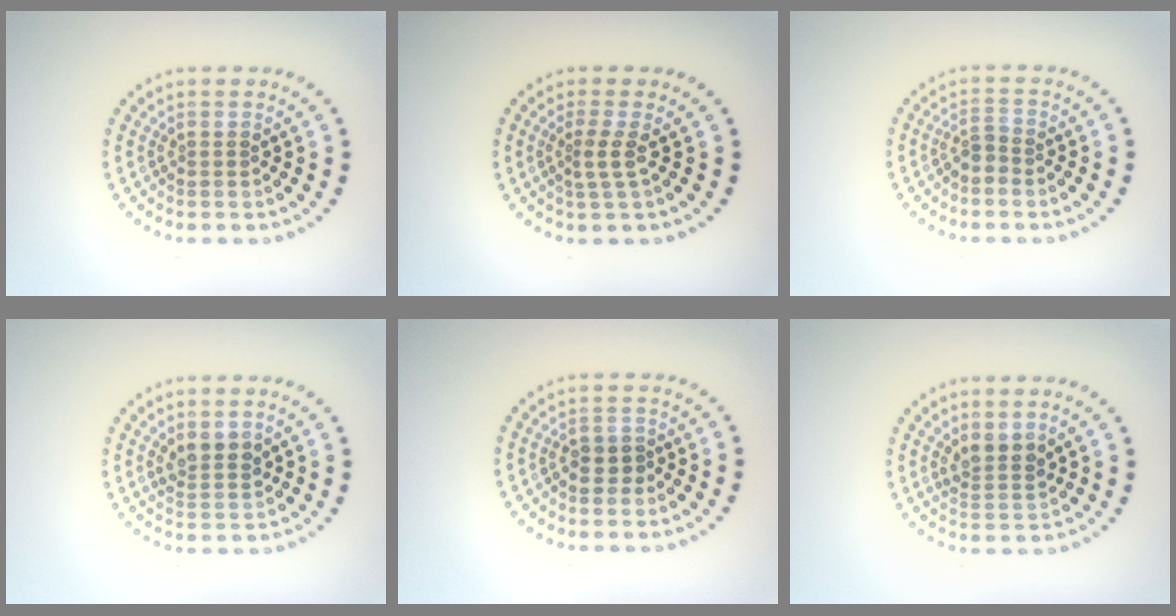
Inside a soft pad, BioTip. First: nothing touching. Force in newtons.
{"total": 1.8, "press": 1.2, "slide": 1.3}
{"total": 1.6, "press": 1.2, "slide": 1.1}
{"total": 2.2, "press": 2.0, "slide": 0.9}
{"total": 1.5, "press": 1.4, "slide": 0.7}
{"total": 2.3, "press": 1.9, "slide": 1.3}